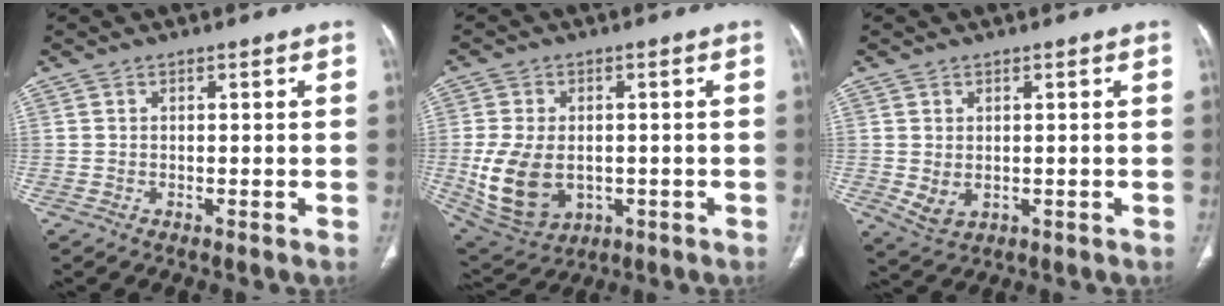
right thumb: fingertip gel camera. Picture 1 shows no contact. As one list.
[{"total": 14.1, "force": [-1.8, 9.6, 10.1], "torque": [-0.189, -0.003, -0.006]}, {"total": 3.8, "force": [-0.1, 2.6, 2.7], "torque": [-0.049, -0.006, 0.013]}]